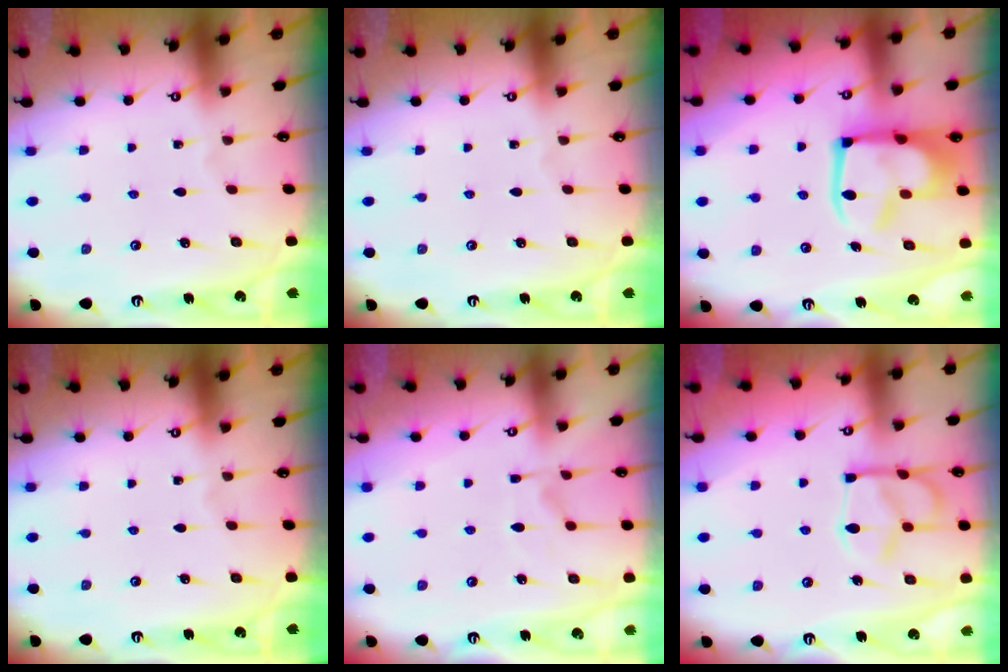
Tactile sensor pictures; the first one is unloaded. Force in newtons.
{"total": 0.0}
{"total": 11.1, "press": 11.0, "slide": 1.5}
{"total": 0.0}
{"total": 6.2, "press": 6.1, "slide": 1.4}
{"total": 9.7, "press": 9.6, "slide": 1.4}